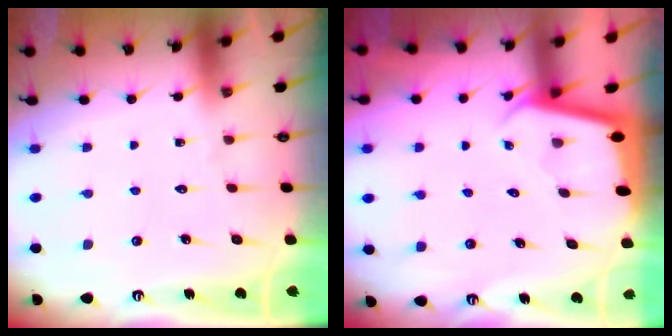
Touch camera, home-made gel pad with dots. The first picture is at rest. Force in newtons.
{"total": 1.9, "press": 1.9, "slide": 0.1}